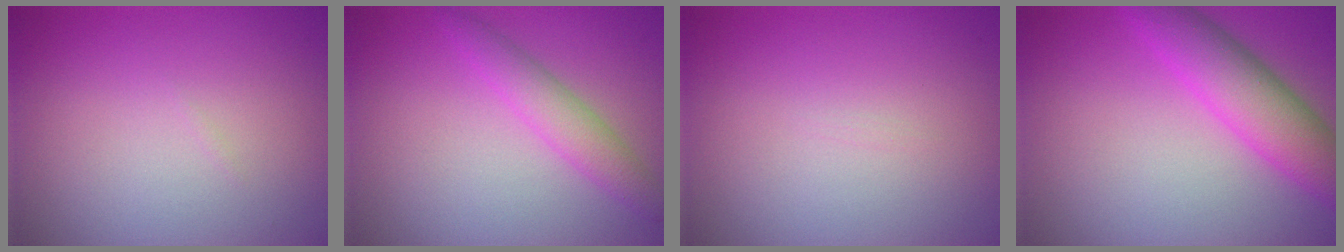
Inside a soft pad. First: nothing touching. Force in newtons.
{"total": 2.7, "press": 2.7, "slide": 0.1}
{"total": 0.0}
{"total": 5.7, "press": 5.7, "slide": 0.3}